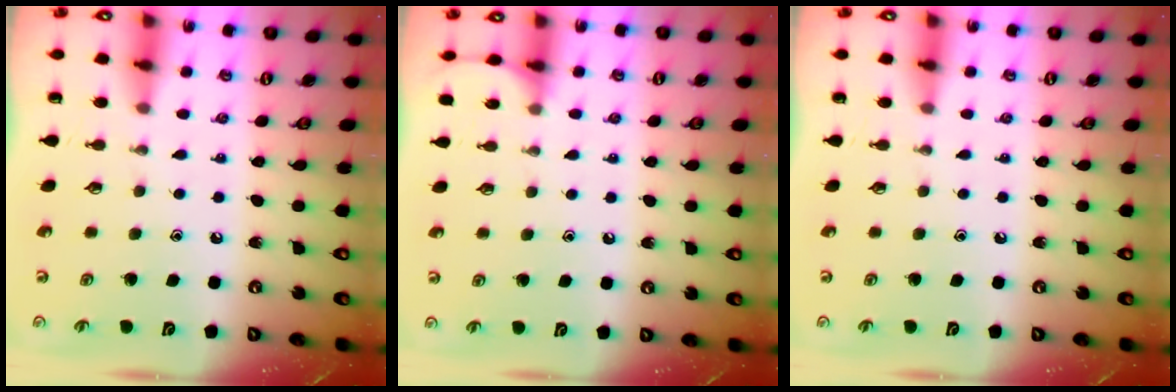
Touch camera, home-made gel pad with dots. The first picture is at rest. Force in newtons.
{"total": 5.9, "press": 5.8, "slide": 0.7}
{"total": 0.0}